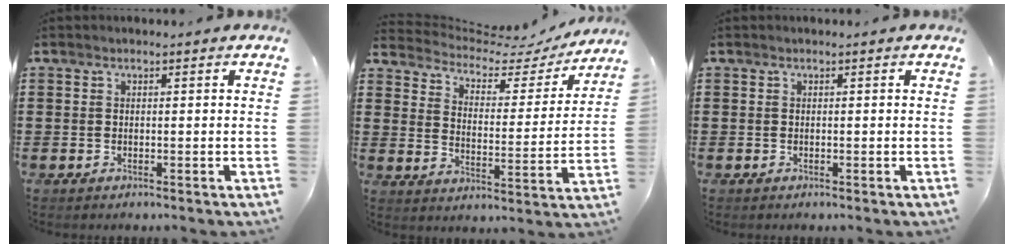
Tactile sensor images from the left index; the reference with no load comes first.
{"total": 4.3, "force": [3.9, 1.4, 1.1], "torque": [-0.039, -0.030, 0.058]}
{"total": 0.0}